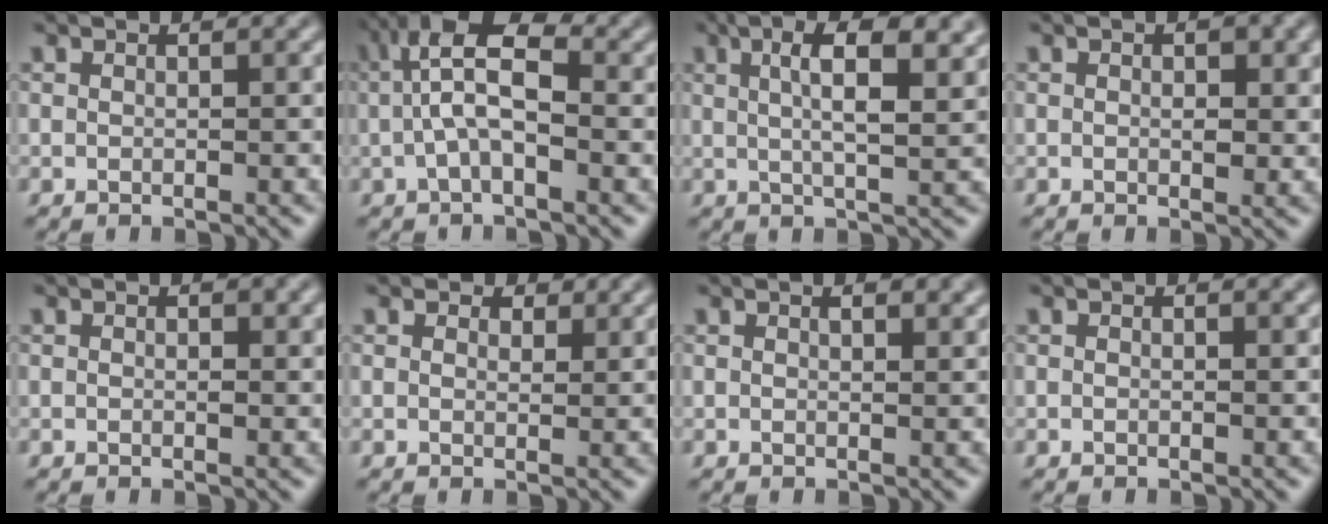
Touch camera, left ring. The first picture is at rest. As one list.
[{"total": 5.7, "force": [0.3, 2.4, 5.2], "torque": [-0.102, 0.024, -0.003]}, {"total": 6.5, "force": [2.0, 2.1, 5.9], "torque": [-0.092, 0.019, 0.032]}, {"total": 1.7, "force": [0.1, 0.9, 1.5], "torque": [-0.018, 0.005, 0.009]}, {"total": 0.7, "force": [0.0, 0.3, 0.6], "torque": [-0.009, 0.004, 0.005]}, {"total": 2.6, "force": [1.6, 1.7, 1.2], "torque": [-0.031, 0.006, 0.012]}, {"total": 1.2, "force": [0.7, 0.4, 0.9], "torque": [-0.010, 0.006, 0.009]}, {"total": 0.0}]